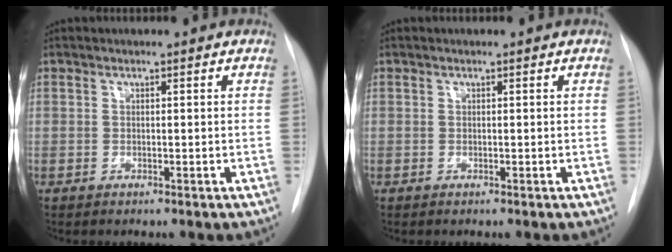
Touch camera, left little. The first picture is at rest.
{"total": 0.0}